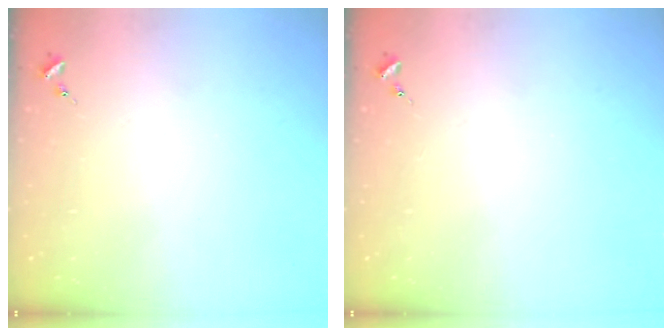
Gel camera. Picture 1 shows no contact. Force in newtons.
{"total": 0.0}